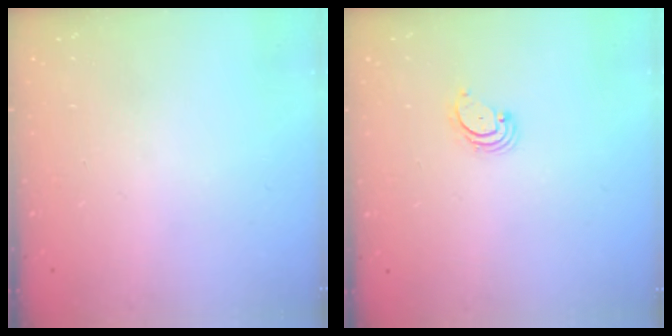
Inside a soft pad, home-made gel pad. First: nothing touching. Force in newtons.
{"total": 2.7, "press": 2.7, "slide": 0.3}